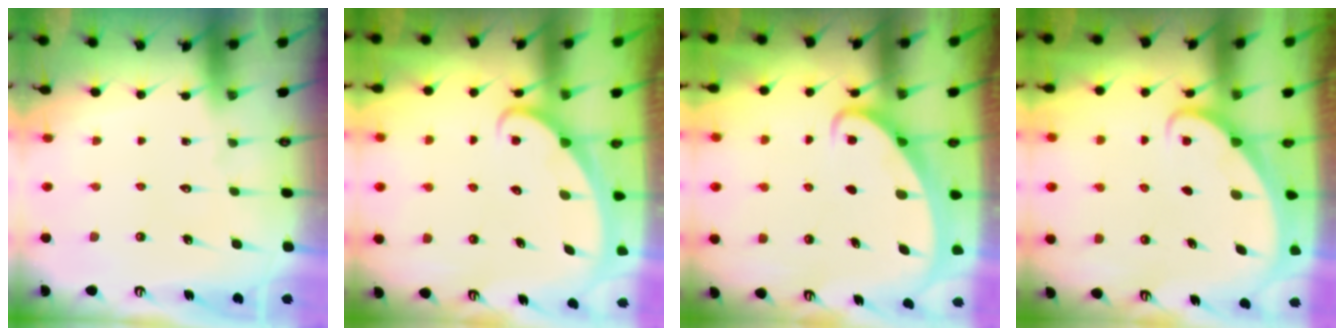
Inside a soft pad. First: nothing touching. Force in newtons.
{"total": 2.5, "press": 2.5, "slide": 0.3}
{"total": 2.1, "press": 2.1, "slide": 0.3}
{"total": 1.7, "press": 1.7, "slide": 0.1}